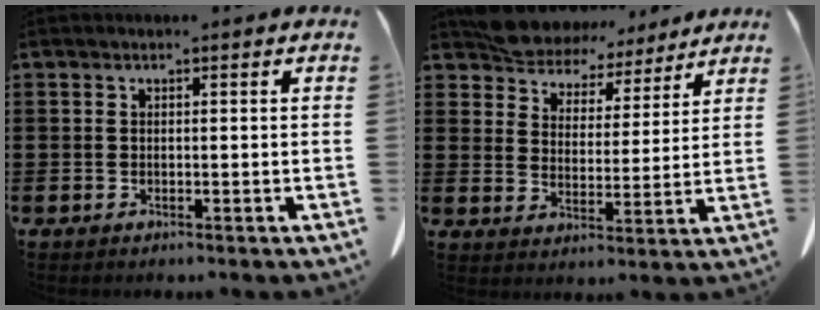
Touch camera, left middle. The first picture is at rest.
{"total": 7.3, "force": [7.0, 2.0, 0.7], "torque": [-0.053, -0.039, 0.130]}